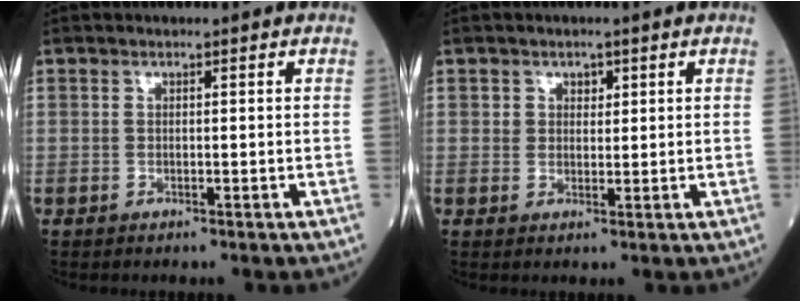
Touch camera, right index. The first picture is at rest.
{"total": 2.0, "force": [1.0, 1.6, 0.8], "torque": [-0.007, -0.001, 0.014]}